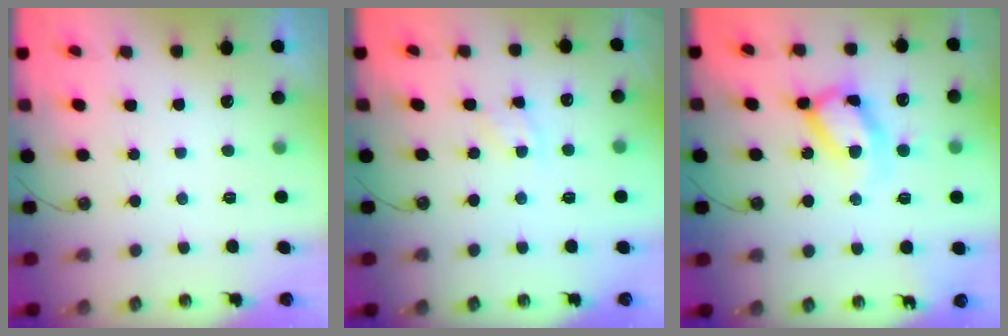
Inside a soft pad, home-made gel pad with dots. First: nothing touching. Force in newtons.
{"total": 4.2, "press": 4.2, "slide": 0.5}
{"total": 14.9, "press": 14.8, "slide": 1.3}